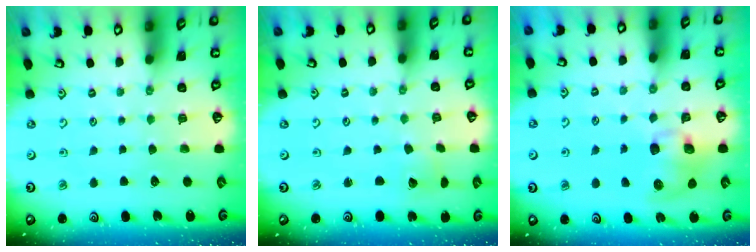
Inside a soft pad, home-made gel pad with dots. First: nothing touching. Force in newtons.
{"total": 2.7, "press": 2.7, "slide": 0.2}
{"total": 9.4, "press": 9.3, "slide": 1.3}